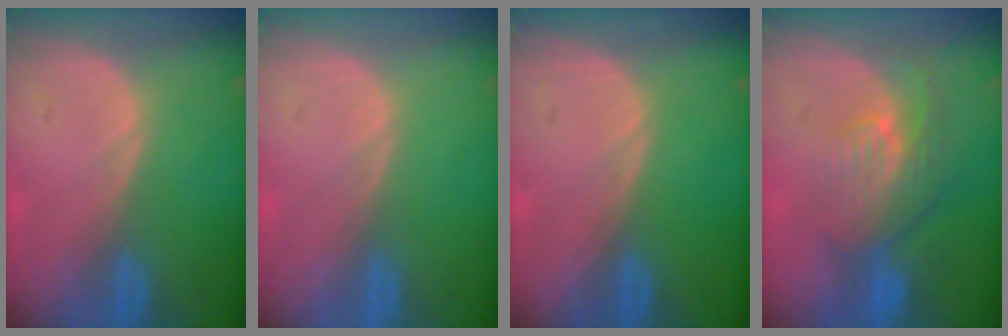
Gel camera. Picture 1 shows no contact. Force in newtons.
{"total": 0.0}
{"total": 0.0}
{"total": 7.9, "press": 7.1, "slide": 3.6}